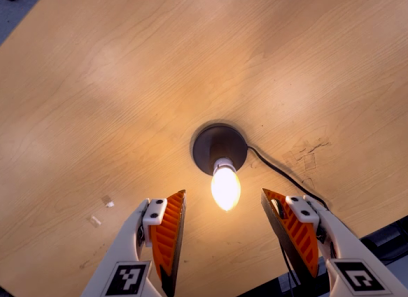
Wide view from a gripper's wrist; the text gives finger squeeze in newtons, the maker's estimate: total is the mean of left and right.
{"total": 0.0}